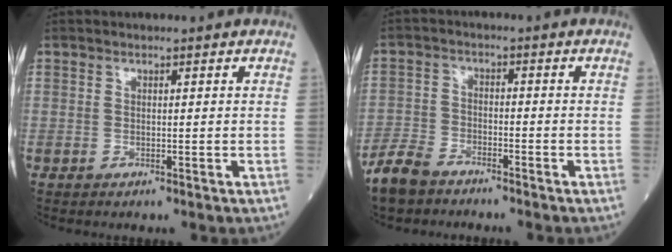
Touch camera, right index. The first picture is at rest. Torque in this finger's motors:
{"motor_torque": [-0.03, -0.23, 0.12, 0.01]}